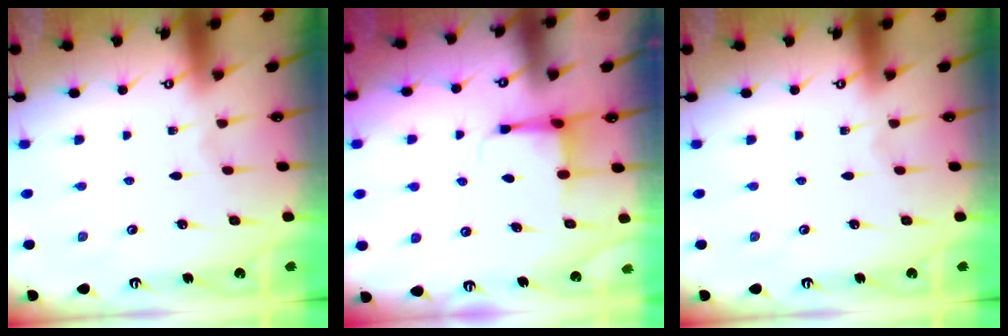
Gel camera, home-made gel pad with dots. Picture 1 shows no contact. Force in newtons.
{"total": 4.1, "press": 4.1, "slide": 0.5}
{"total": 0.0}